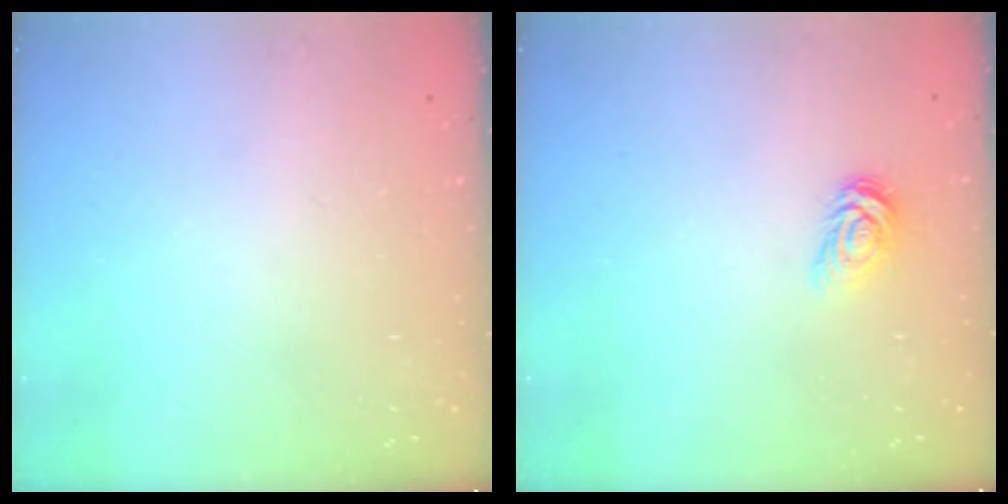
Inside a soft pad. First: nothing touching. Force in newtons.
{"total": 3.9, "press": 3.9, "slide": 0.5}